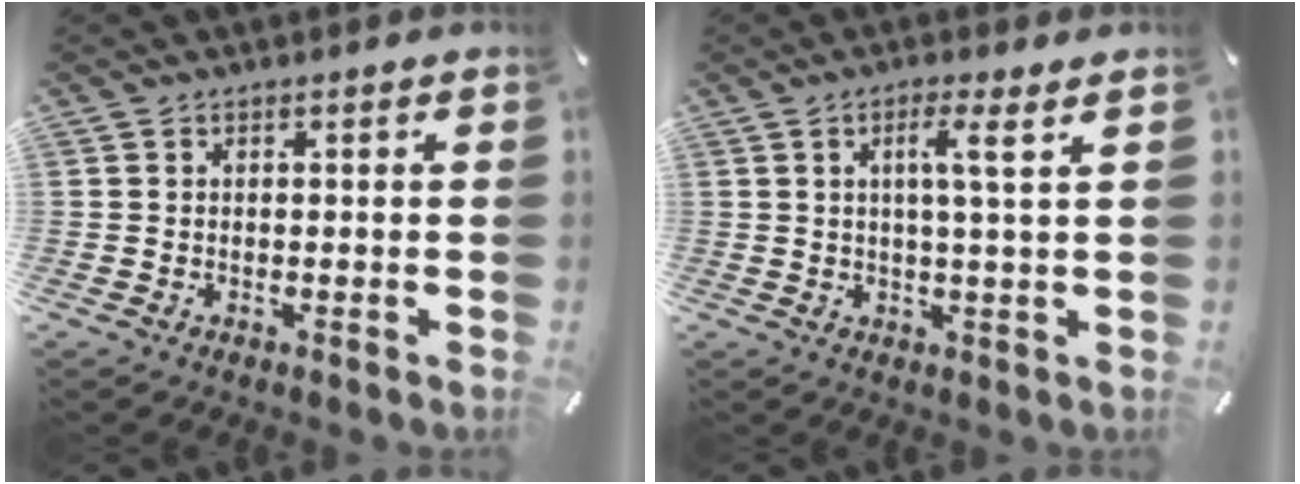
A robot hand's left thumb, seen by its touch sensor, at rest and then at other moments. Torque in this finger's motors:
{"motor_torque": [-0.19, -0.25, 0.08, 0.28, 0.03]}